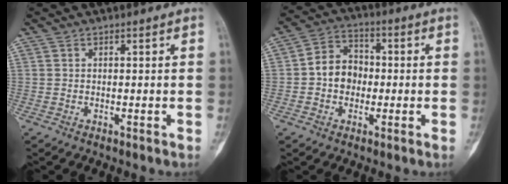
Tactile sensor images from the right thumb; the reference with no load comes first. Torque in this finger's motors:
{"motor_torque": [-0.80, 0.52, 0.52, -0.36, 0.00]}